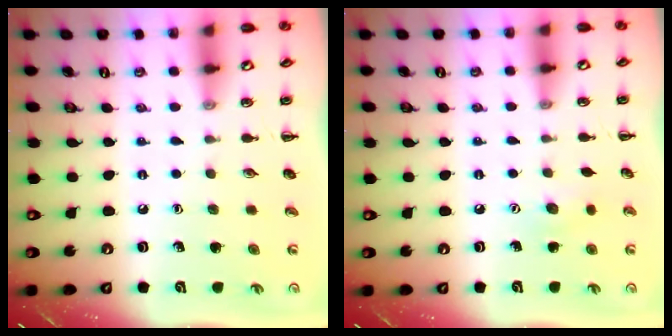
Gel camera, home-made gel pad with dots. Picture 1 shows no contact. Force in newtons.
{"total": 6.2, "press": 6.1, "slide": 1.3}